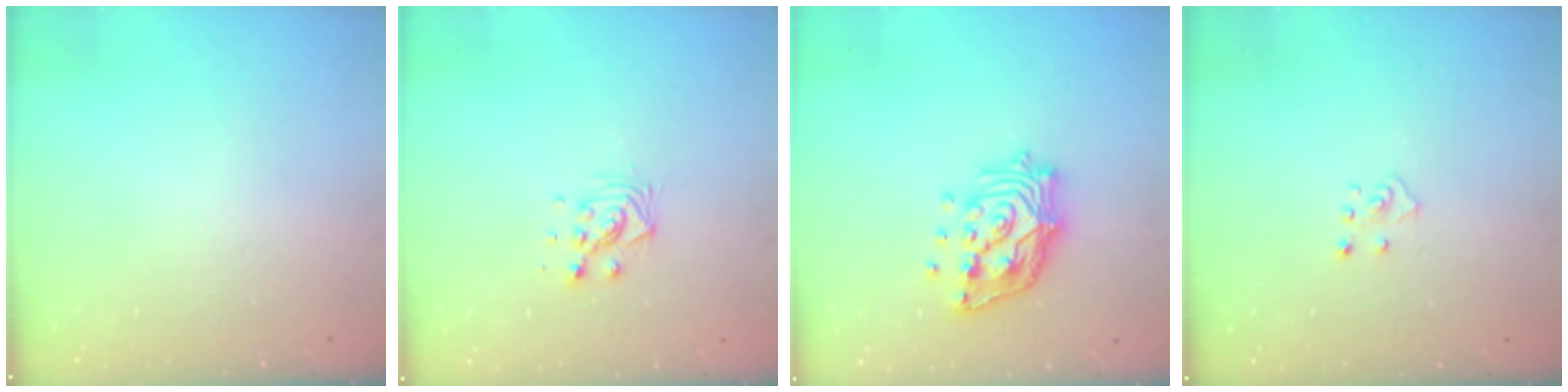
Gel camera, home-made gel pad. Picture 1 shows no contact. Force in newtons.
{"total": 7.3, "press": 7.3, "slide": 0.5}
{"total": 14.8, "press": 14.7, "slide": 1.9}
{"total": 2.7, "press": 2.7, "slide": 0.2}